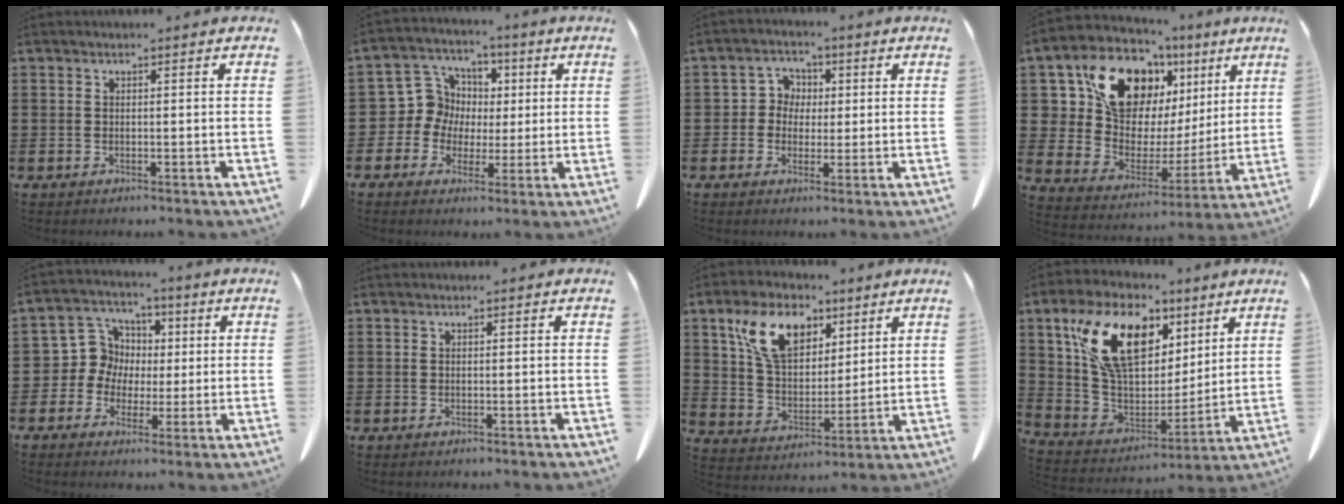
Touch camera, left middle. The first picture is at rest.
{"total": 8.4, "force": [1.3, 8.1, 1.7], "torque": [-0.080, 0.005, 0.028]}
{"total": 3.8, "force": [0.6, 3.7, 0.7], "torque": [-0.028, 0.010, 0.005]}
{"total": 14.5, "force": [7.4, 10.4, 6.9], "torque": [-0.155, -0.025, 0.141]}
{"total": 7.9, "force": [0.9, 7.6, 1.9], "torque": [-0.080, 0.011, 0.019]}
{"total": 0.0}
{"total": 11.0, "force": [6.3, 6.4, 6.3], "torque": [-0.140, 0.010, 0.120]}
{"total": 15.5, "force": [7.6, 9.2, 10.0], "torque": [-0.227, 0.008, 0.146]}